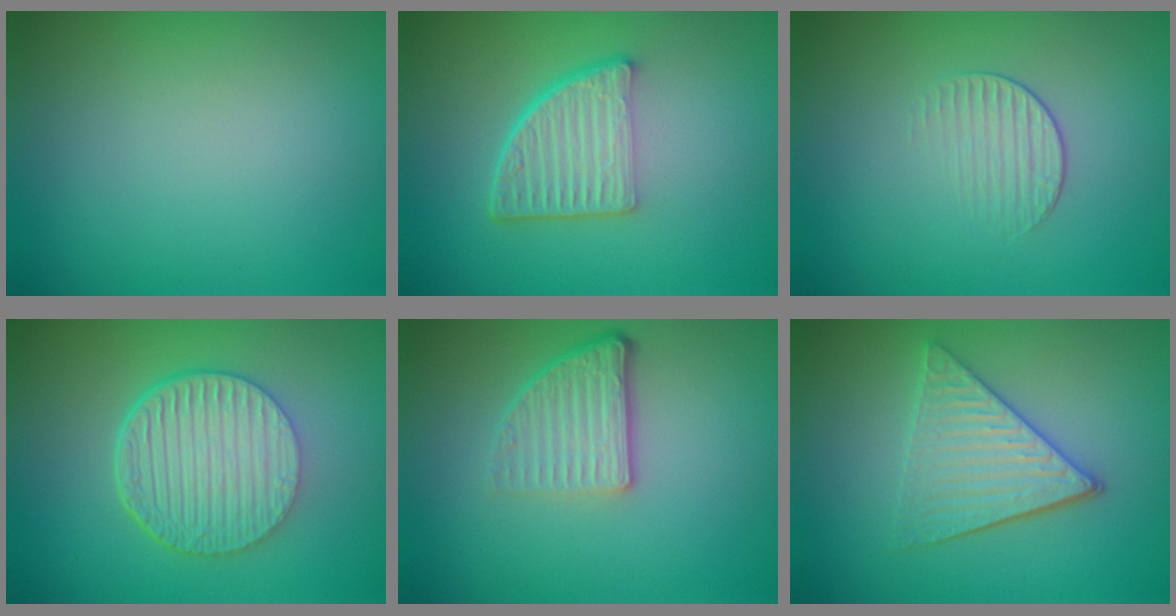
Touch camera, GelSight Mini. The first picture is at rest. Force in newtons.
{"total": 5.2, "press": 3.5, "slide": 3.8}
{"total": 1.5, "press": 0.7, "slide": 1.3}
{"total": 6.8, "press": 4.7, "slide": 4.9}
{"total": 3.9, "press": 2.5, "slide": 3.0}
{"total": 4.3, "press": 3.4, "slide": 2.6}